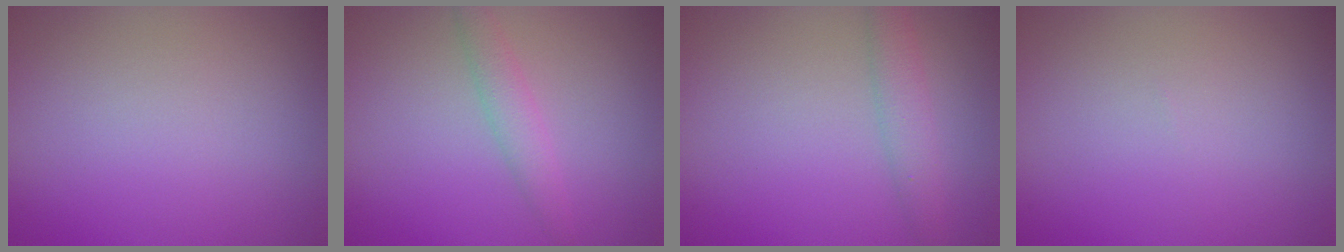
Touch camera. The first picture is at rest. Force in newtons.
{"total": 2.0, "press": 2.0, "slide": 0.0}
{"total": 2.4, "press": 2.4, "slide": 0.1}
{"total": 0.0}